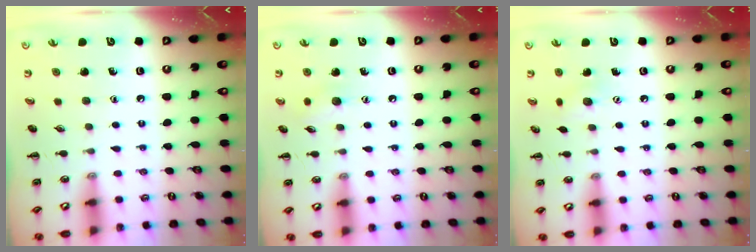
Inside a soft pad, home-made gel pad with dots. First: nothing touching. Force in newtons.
{"total": 6.3, "press": 6.1, "slide": 1.7}
{"total": 5.8, "press": 5.7, "slide": 1.3}